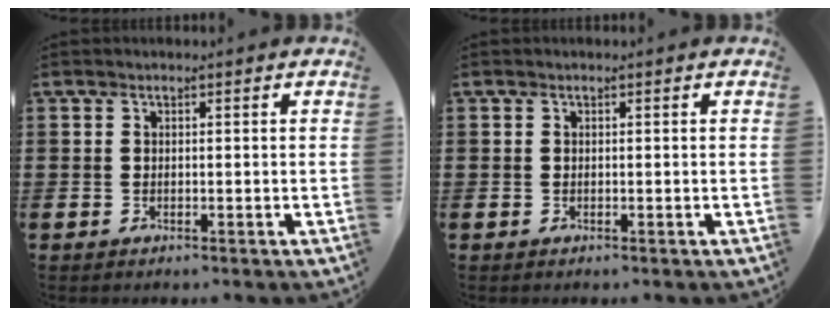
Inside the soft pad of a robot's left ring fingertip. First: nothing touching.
{"total": 0.0}